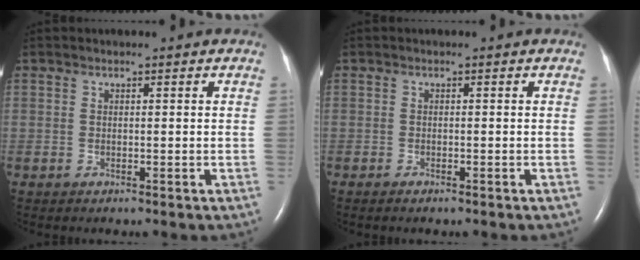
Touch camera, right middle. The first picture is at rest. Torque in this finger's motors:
{"motor_torque": [-0.12, 0.06, 0.00, -0.01]}